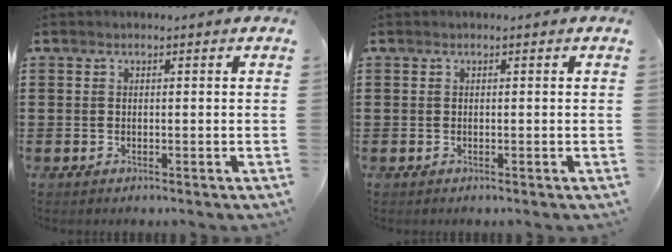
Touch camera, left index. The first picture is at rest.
{"total": 0.0}